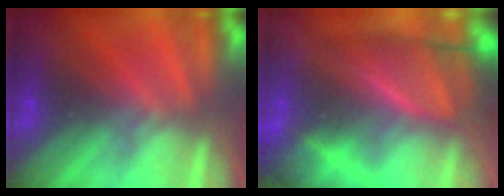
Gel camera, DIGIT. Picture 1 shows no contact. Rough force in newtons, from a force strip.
{"total": 7.0}